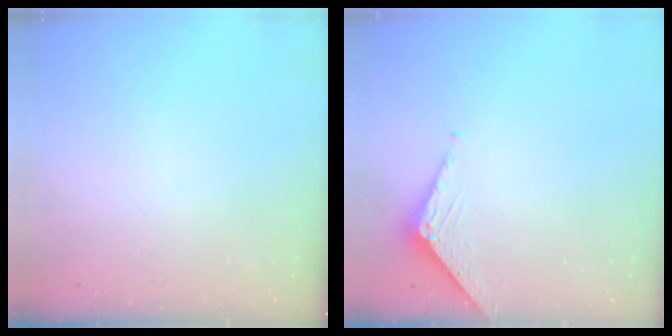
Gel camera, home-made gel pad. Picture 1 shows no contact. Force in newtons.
{"total": 3.5, "press": 3.5, "slide": 0.3}